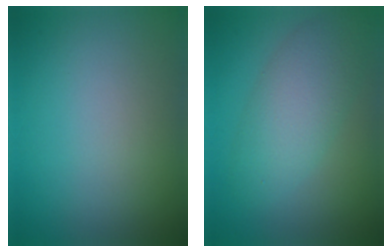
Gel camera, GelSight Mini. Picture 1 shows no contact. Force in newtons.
{"total": 4.8, "press": 4.8, "slide": 0.3}